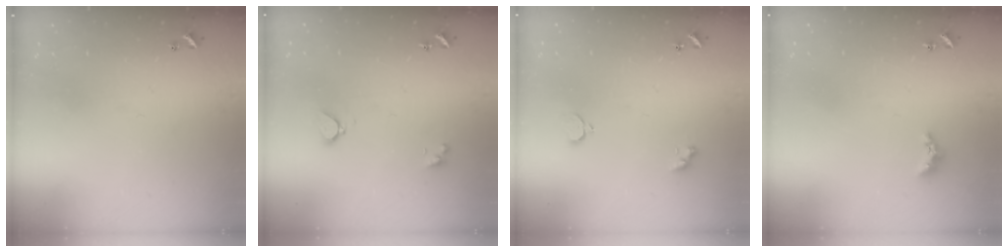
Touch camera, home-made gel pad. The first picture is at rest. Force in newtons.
{"total": 2.2, "press": 2.2, "slide": 0.3}
{"total": 2.1, "press": 2.1, "slide": 0.5}
{"total": 3.3, "press": 3.3, "slide": 0.6}